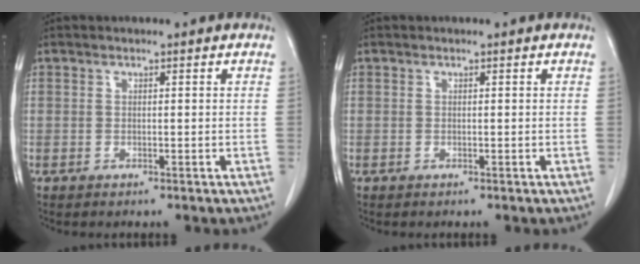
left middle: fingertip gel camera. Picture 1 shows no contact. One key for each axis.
{"total": 0.0}